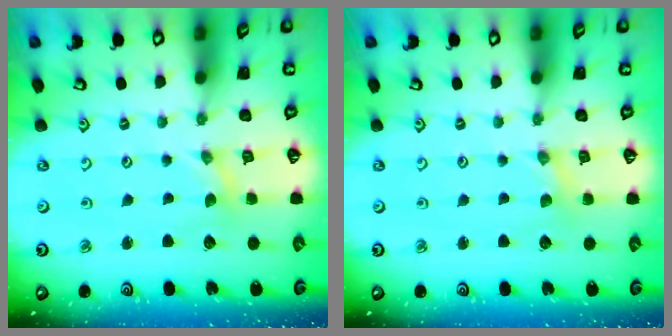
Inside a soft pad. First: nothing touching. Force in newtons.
{"total": 0.5, "press": 0.5, "slide": 0.1}